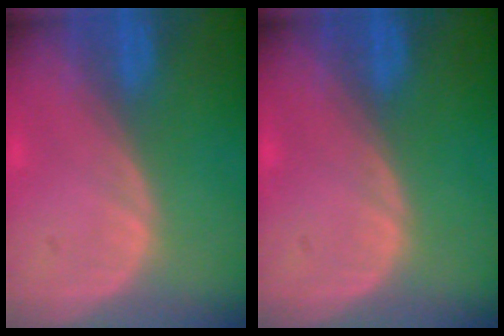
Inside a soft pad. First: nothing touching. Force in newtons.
{"total": 0.0}